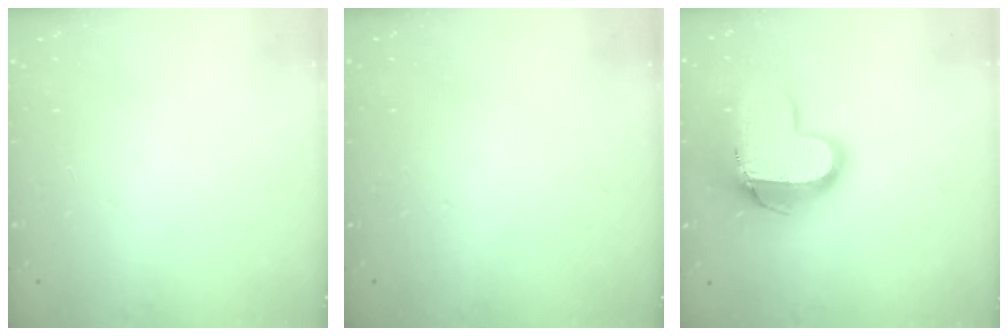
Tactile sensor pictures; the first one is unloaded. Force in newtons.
{"total": 0.0}
{"total": 14.8, "press": 14.7, "slide": 1.2}